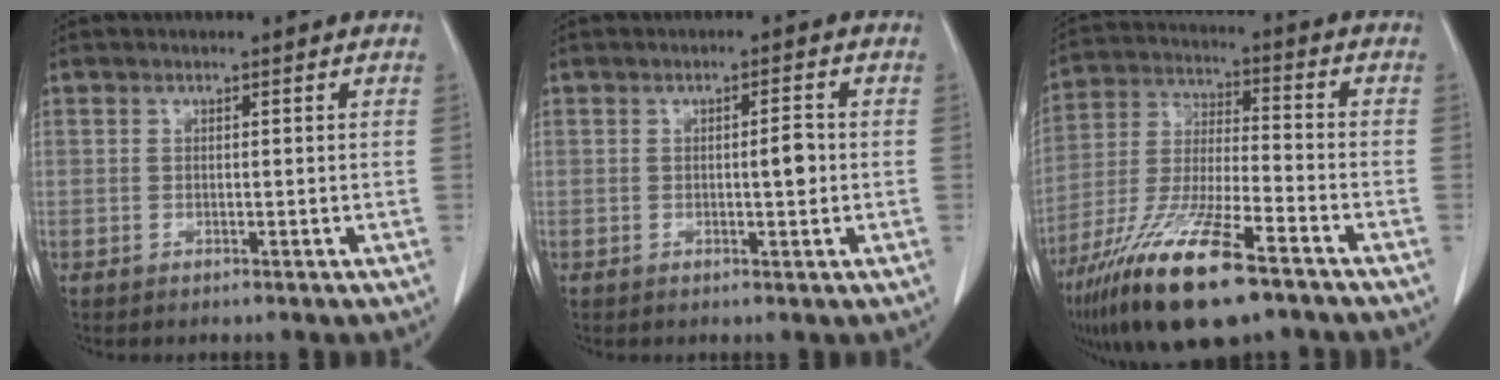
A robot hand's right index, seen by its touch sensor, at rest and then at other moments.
{"total": 2.5, "force": [-0.1, 0.5, 2.5], "torque": [-0.038, 0.002, -0.002]}
{"total": 18.4, "force": [-11.7, 3.2, 13.8], "torque": [-0.287, -0.039, -0.213]}